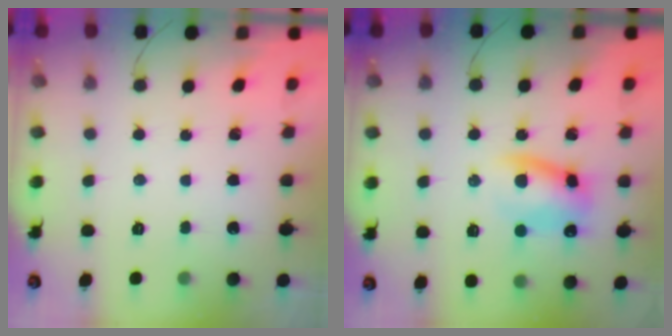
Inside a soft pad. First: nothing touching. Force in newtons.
{"total": 10.8, "press": 10.6, "slide": 1.9}